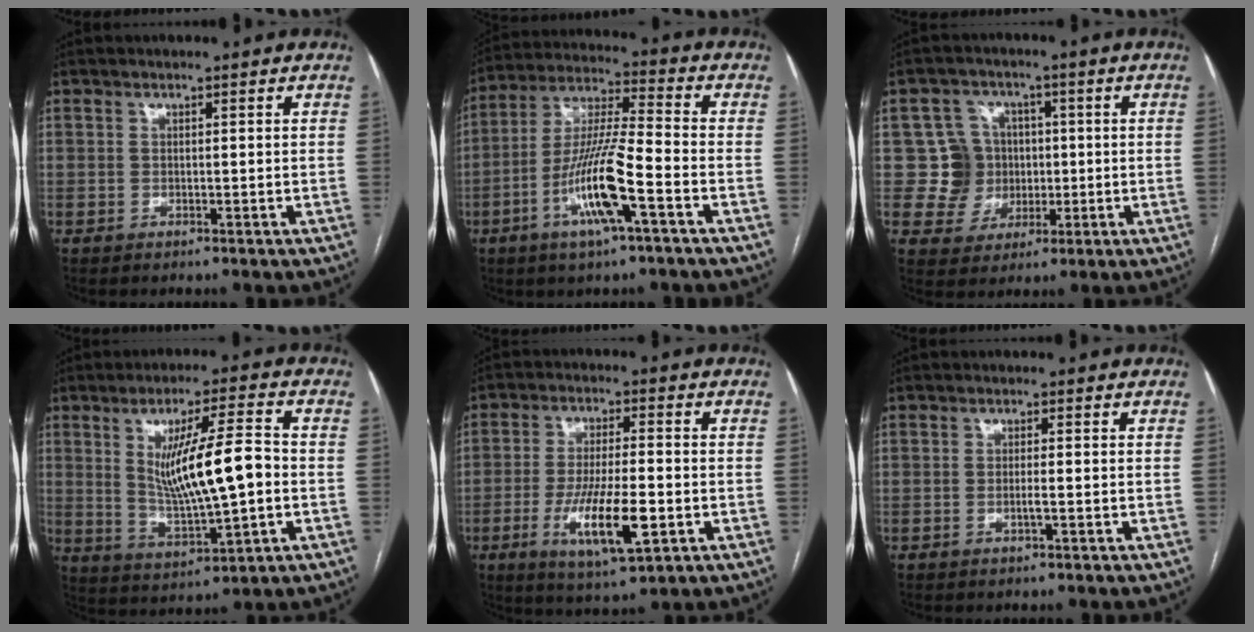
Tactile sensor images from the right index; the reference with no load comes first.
{"total": 13.2, "force": [-5.1, 0.8, 12.2], "torque": [-0.243, -0.004, -0.098]}
{"total": 7.5, "force": [0.2, 7.5, 0.5], "torque": [-0.004, 0.028, 0.011]}
{"total": 12.6, "force": [0.5, 1.8, 12.4], "torque": [-0.220, 0.000, 0.017]}
{"total": 11.5, "force": [-3.5, 2.0, 10.8], "torque": [-0.201, -0.017, -0.057]}
{"total": 1.4, "force": [-0.5, -0.1, 1.3], "torque": [-0.025, -0.001, -0.009]}